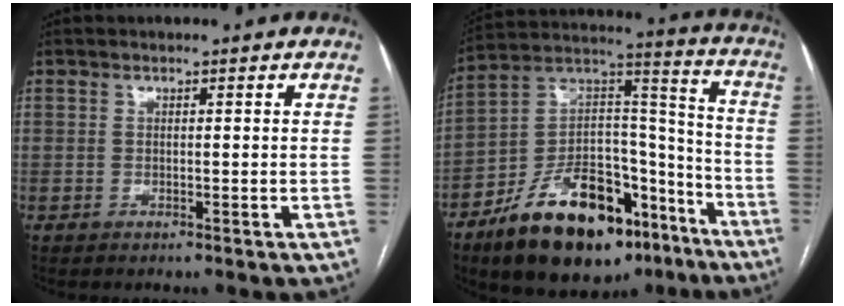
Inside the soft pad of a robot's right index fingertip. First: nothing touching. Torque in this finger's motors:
{"motor_torque": [1.07, -1.07, 0.75, 0.21]}